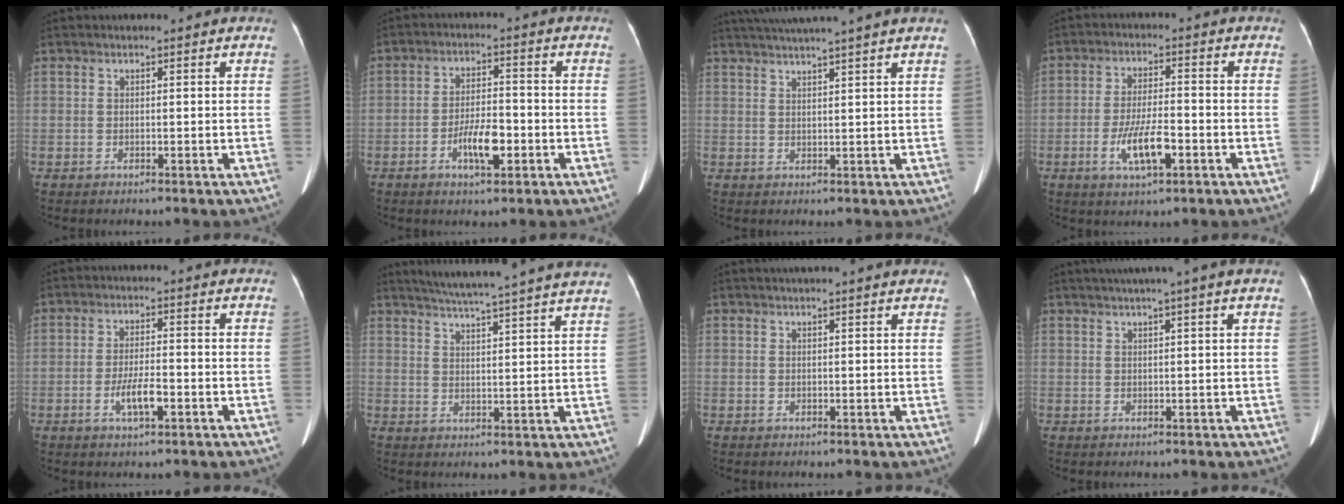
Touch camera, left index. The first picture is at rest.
{"total": 6.1, "force": [-2.5, 1.9, 5.2], "torque": [-0.102, -0.001, -0.043]}
{"total": 9.4, "force": [8.1, -1.7, 4.5], "torque": [-0.077, 0.018, 0.112]}
{"total": 7.1, "force": [-2.8, 1.7, 6.3], "torque": [-0.128, -0.006, -0.047]}
{"total": 4.5, "force": [-1.9, 0.9, 4.0], "torque": [-0.080, -0.003, -0.033]}
{"total": 19.1, "force": [17.1, -1.1, 8.5], "torque": [-0.143, -0.010, 0.220]}
{"total": 6.2, "force": [5.4, -0.2, 3.1], "torque": [-0.043, 0.027, 0.060]}
{"total": 5.0, "force": [3.5, -1.5, 3.3], "torque": [-0.046, 0.016, 0.056]}